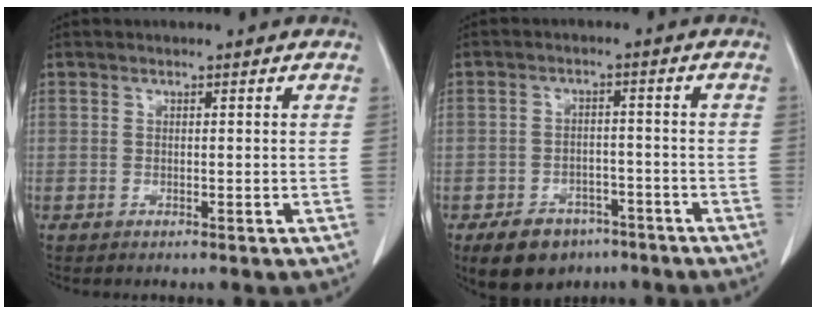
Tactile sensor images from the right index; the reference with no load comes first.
{"total": 9.6, "force": [-6.3, 6.1, 3.9], "torque": [-0.068, 0.007, -0.092]}